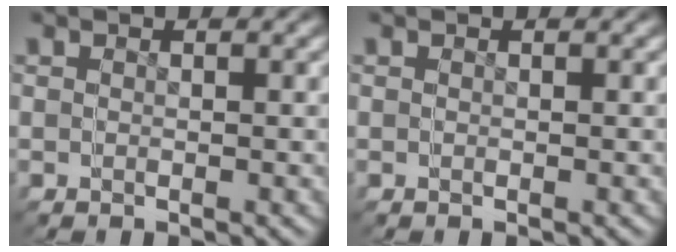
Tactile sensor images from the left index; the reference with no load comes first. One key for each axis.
{"total": 0.0}